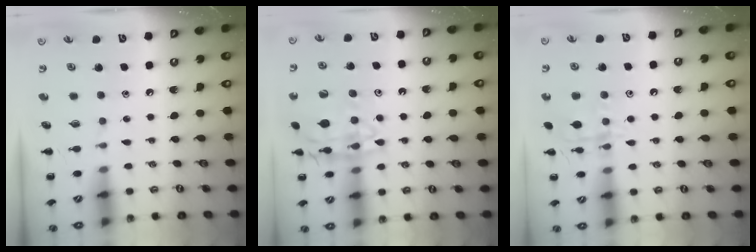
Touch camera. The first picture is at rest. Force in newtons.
{"total": 16.2, "press": 16.0, "slide": 2.3}
{"total": 11.4, "press": 11.4, "slide": 0.6}